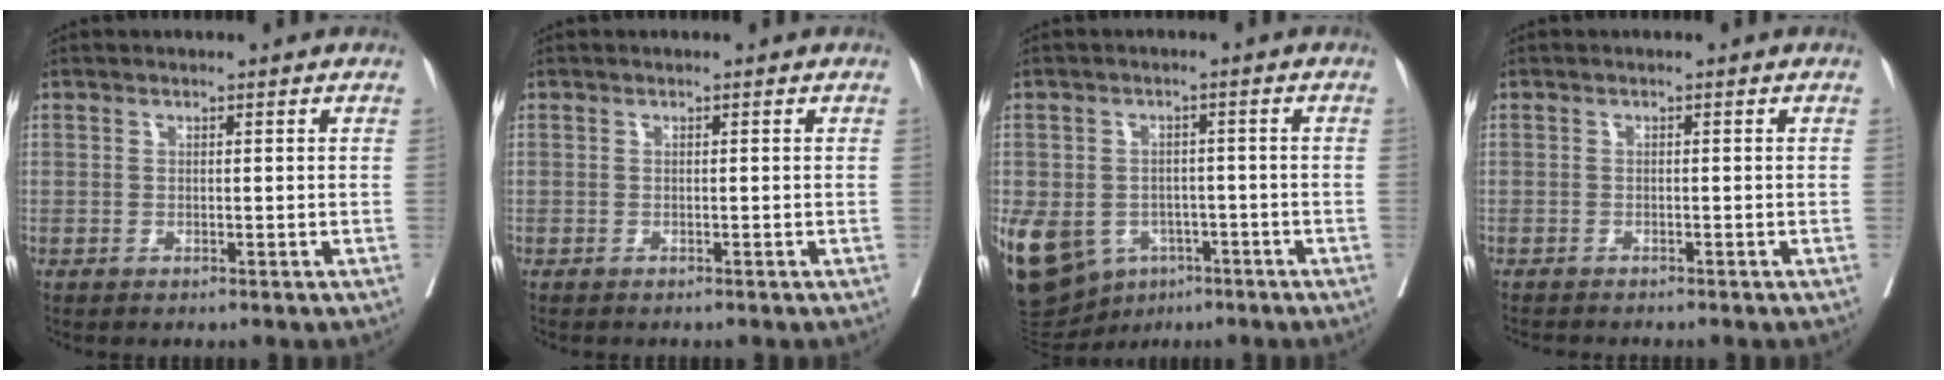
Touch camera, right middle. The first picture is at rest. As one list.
[{"total": 1.2, "force": [-1.1, 0.2, 0.5], "torque": [-0.002, 0.000, -0.017]}, {"total": 23.4, "force": [-9.7, 18.1, 11.1], "torque": [-0.351, -0.018, -0.139]}, {"total": 3.7, "force": [-3.5, 0.3, 1.1], "torque": [-0.015, -0.010, -0.056]}]